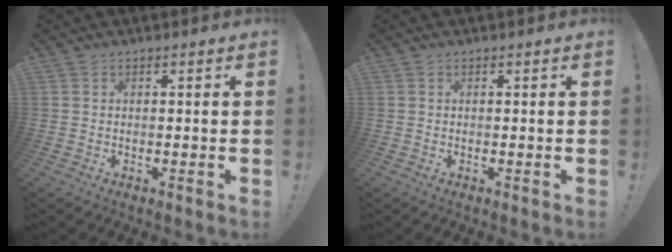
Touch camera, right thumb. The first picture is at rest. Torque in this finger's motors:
{"motor_torque": [0.00, 0.00, 0.00, 0.00, 0.02]}